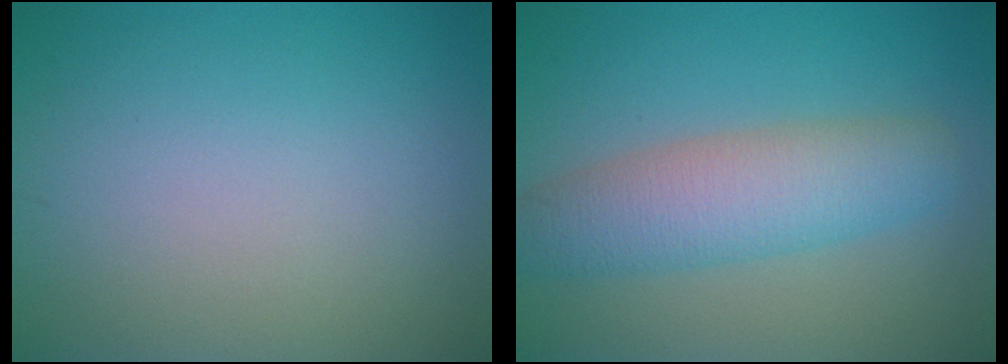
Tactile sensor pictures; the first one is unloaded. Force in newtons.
{"total": 5.6, "press": 5.6, "slide": 0.2}